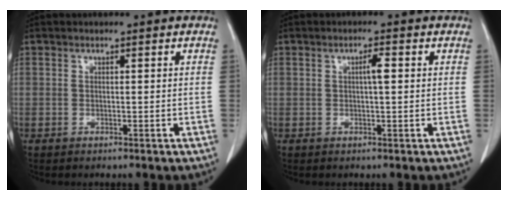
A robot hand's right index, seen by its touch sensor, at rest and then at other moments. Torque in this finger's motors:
{"motor_torque": [0.33, 0.01, 0.06, 0.02]}